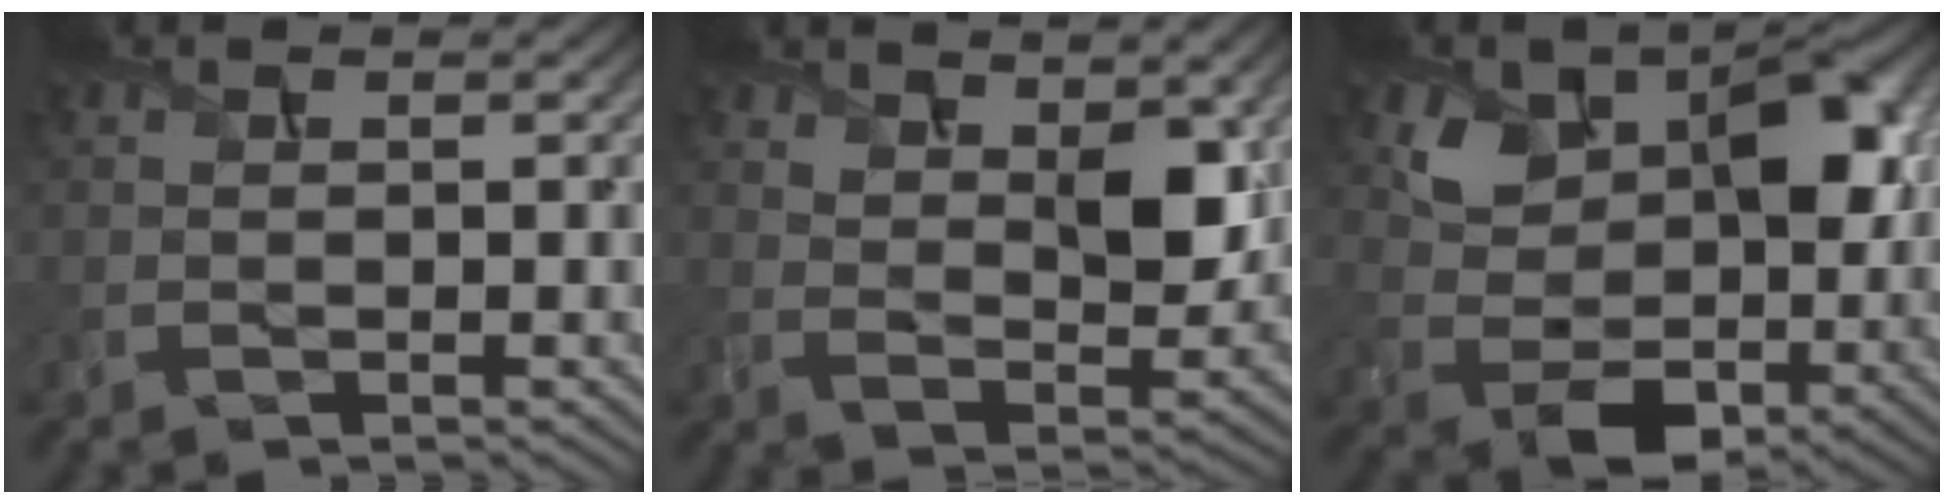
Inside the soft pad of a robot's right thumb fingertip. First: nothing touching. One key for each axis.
{"total": 7.5, "fx": 4.0, "fy": 3.9, "fz": 5.1, "tx": -0.099, "ty": -0.011, "tz": 0.077}
{"total": 10.2, "fx": 2.7, "fy": 7.2, "fz": 6.8, "tx": -0.118, "ty": -0.016, "tz": 0.049}